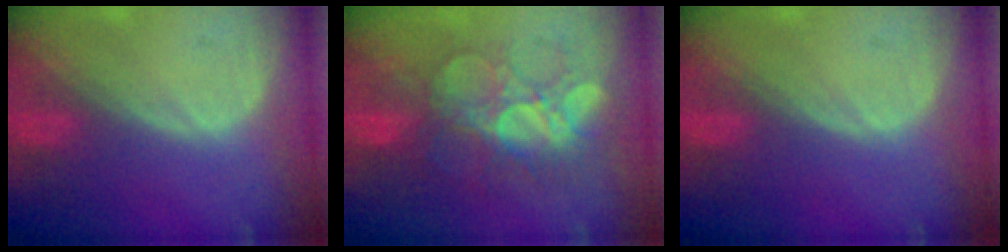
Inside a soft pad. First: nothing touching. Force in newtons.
{"total": 9.3, "press": 8.5, "slide": 3.8}
{"total": 0.0}